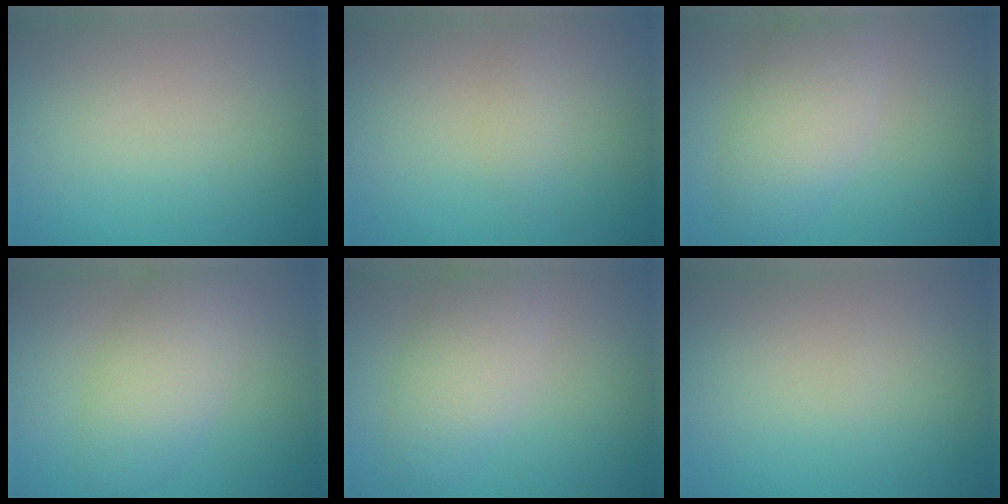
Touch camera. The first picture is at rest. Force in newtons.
{"total": 1.2, "press": 1.2, "slide": 0.1}
{"total": 6.5, "press": 6.5, "slide": 0.1}
{"total": 4.7, "press": 4.7, "slide": 0.3}
{"total": 4.2, "press": 4.2, "slide": 0.1}
{"total": 0.0}